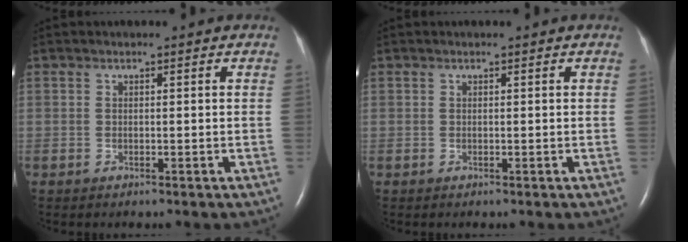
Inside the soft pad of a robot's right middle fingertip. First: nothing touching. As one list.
[{"total": 0.0}]